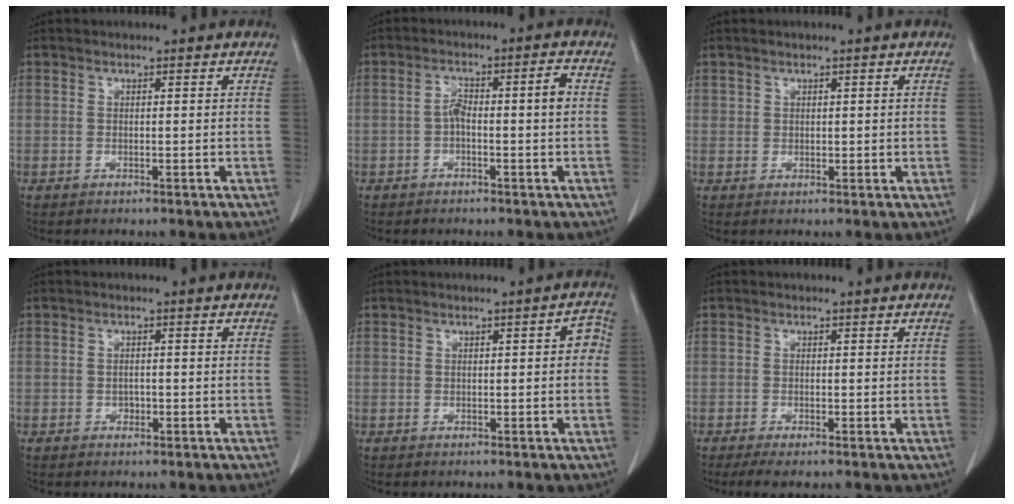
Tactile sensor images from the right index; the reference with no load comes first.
{"total": 4.5, "force": [-0.6, 0.7, 4.4], "torque": [-0.079, 0.022, -0.009]}
{"total": 1.0, "force": [0.5, 0.8, 0.4], "torque": [0.000, -0.002, 0.010]}
{"total": 0.9, "force": [-0.3, 0.7, 0.5], "torque": [-0.007, 0.003, -0.004]}
{"total": 3.0, "force": [0.3, 1.2, 2.7], "torque": [-0.021, 0.016, 0.000]}
{"total": 2.1, "force": [-1.0, 0.5, 1.8], "torque": [-0.037, -0.005, -0.017]}